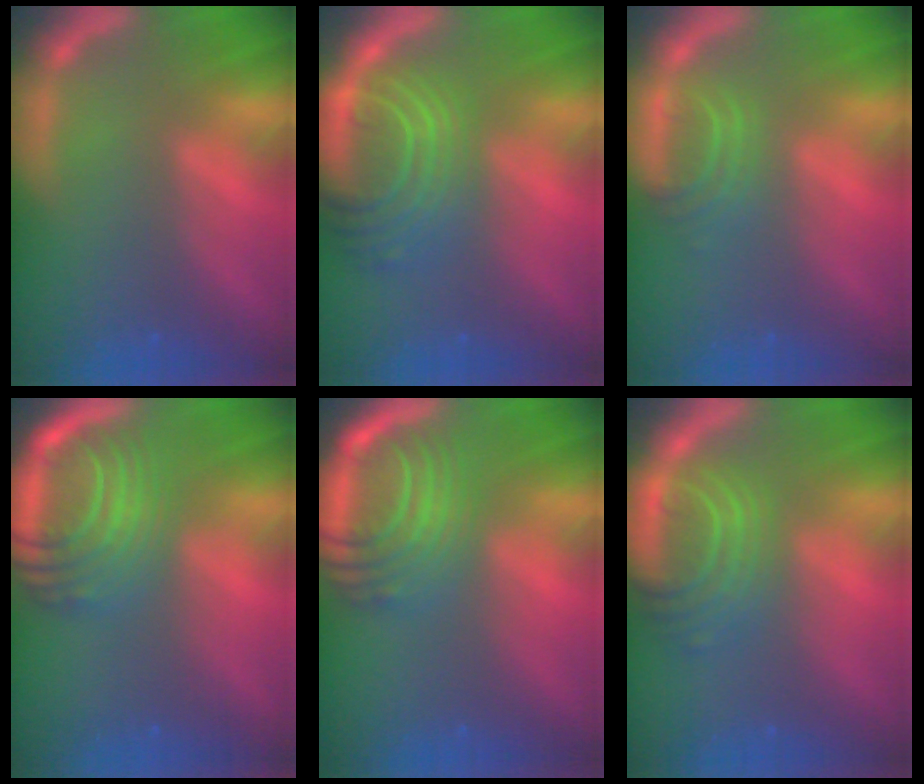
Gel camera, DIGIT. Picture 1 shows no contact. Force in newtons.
{"total": 9.5}
{"total": 2.9}
{"total": 10.1}
{"total": 9.0}
{"total": 6.6}